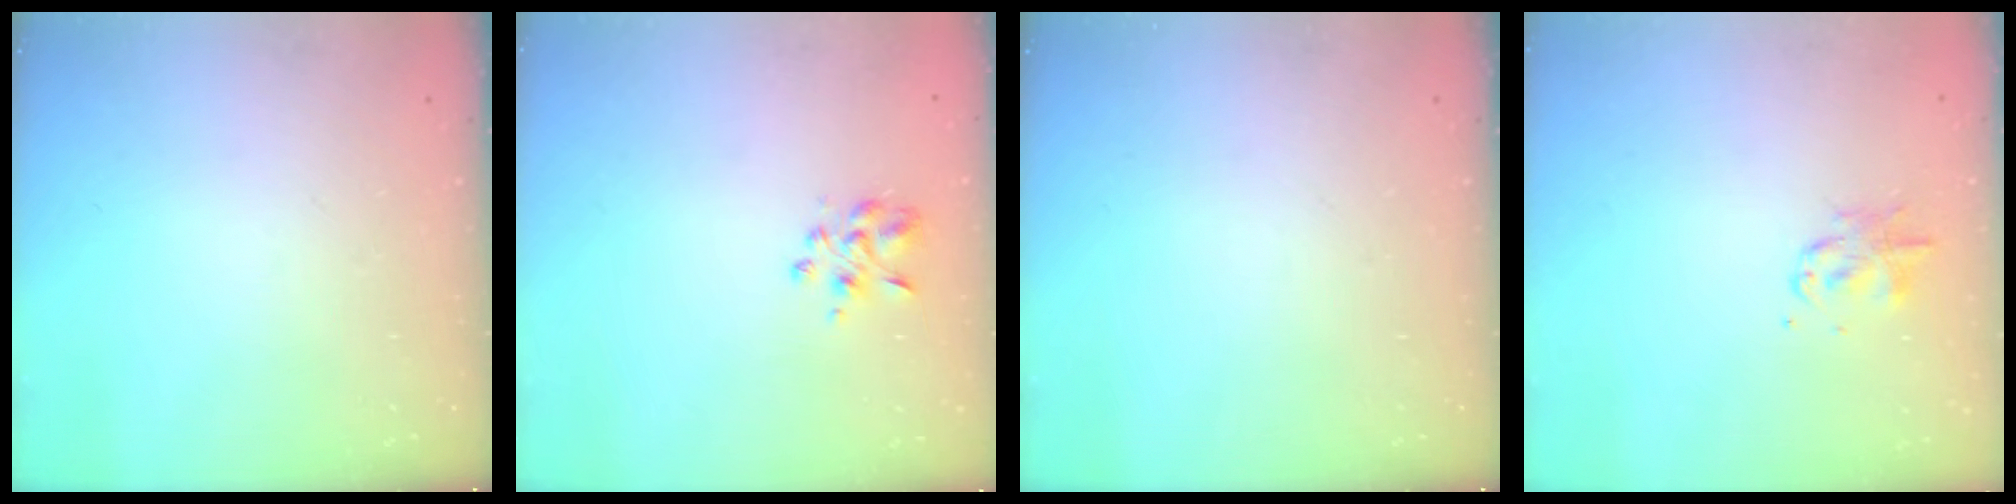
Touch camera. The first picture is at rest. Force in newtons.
{"total": 3.8, "press": 3.6, "slide": 1.0}
{"total": 0.0}
{"total": 2.4, "press": 2.4, "slide": 0.3}